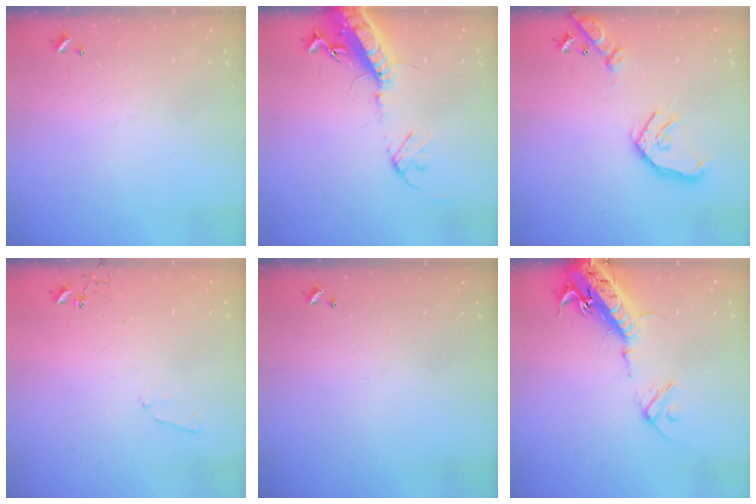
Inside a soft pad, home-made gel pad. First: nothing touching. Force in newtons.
{"total": 17.4, "press": 16.9, "slide": 4.1}
{"total": 16.6, "press": 16.4, "slide": 2.5}
{"total": 5.0, "press": 5.0, "slide": 0.7}
{"total": 0.0}
{"total": 18.2, "press": 17.7, "slide": 4.1}